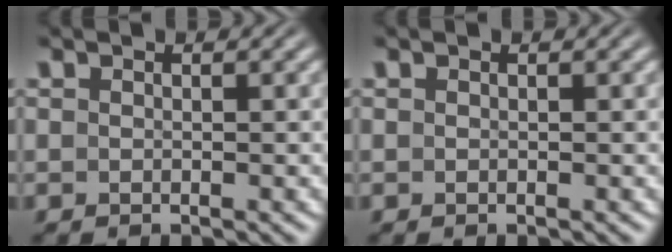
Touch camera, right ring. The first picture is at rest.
{"total": 0.0}